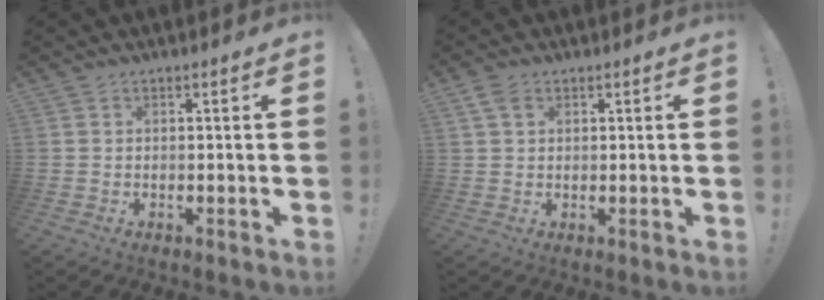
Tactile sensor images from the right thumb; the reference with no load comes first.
{"total": 3.5, "force": [1.7, 2.2, 2.1], "torque": [-0.037, 0.001, 0.033]}